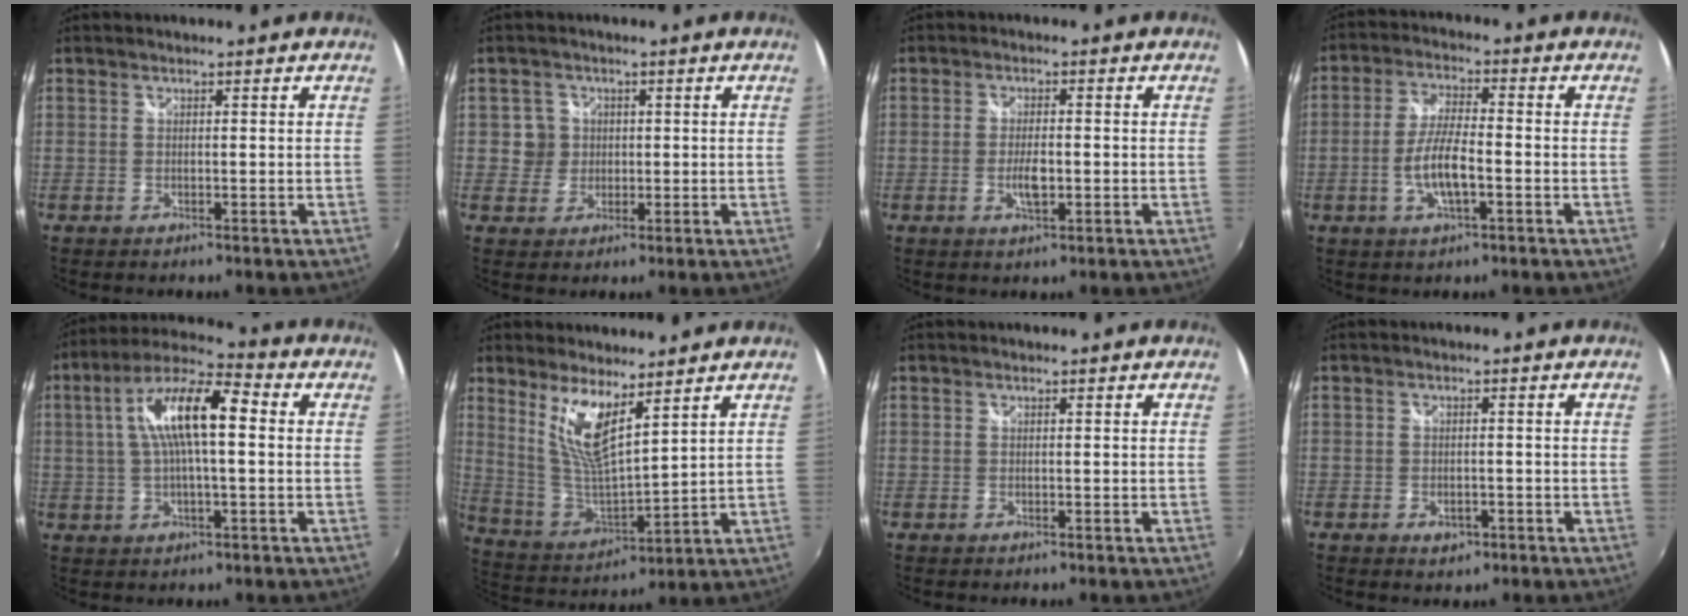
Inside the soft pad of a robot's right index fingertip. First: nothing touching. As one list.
[{"total": 3.7, "force": [0.1, 3.7, 0.1], "torque": [0.008, 0.012, 0.001]}, {"total": 3.9, "force": [-1.0, 1.6, 3.4], "torque": [-0.068, -0.004, -0.018]}, {"total": 7.6, "force": [-2.4, 2.1, 6.9], "torque": [-0.140, 0.000, -0.045]}, {"total": 13.3, "force": [1.8, 3.8, 12.6], "torque": [-0.234, 0.024, 0.024]}, {"total": 10.9, "force": [6.6, 2.6, 8.2], "torque": [-0.158, -0.011, 0.137]}, {"total": 0.0}, {"total": 3.1, "force": [-1.7, 2.1, 1.5], "torque": [-0.032, -0.005, -0.024]}]